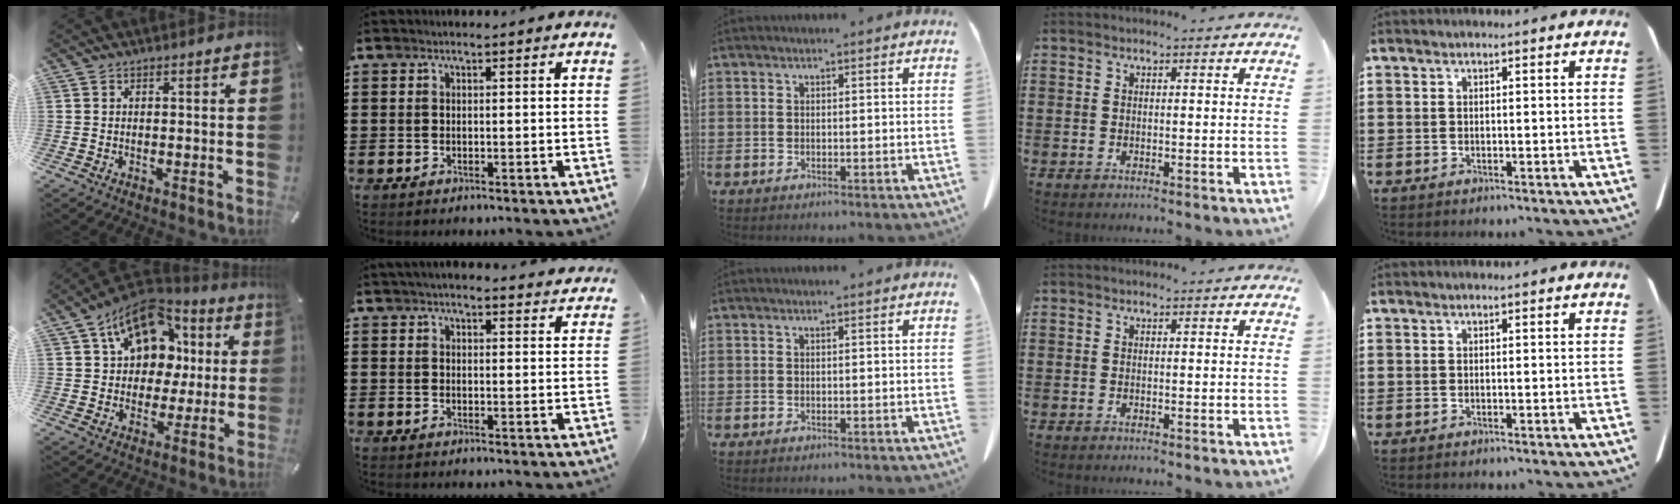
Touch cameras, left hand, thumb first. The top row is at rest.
{"thumb": {"total": 16.1, "force": [6.6, 12.1, 8.4], "torque": [-0.135, -0.026, 0.124]}, "index": {"total": 2.8, "force": [2.7, 0.1, 0.7], "torque": [-0.021, -0.005, 0.051]}}